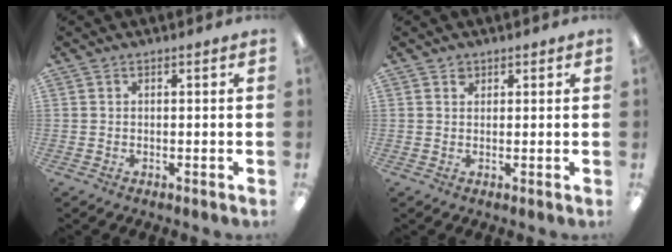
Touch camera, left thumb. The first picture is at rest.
{"total": 1.7, "force": [1.0, 1.3, 0.3], "torque": [0.000, -0.001, 0.016]}